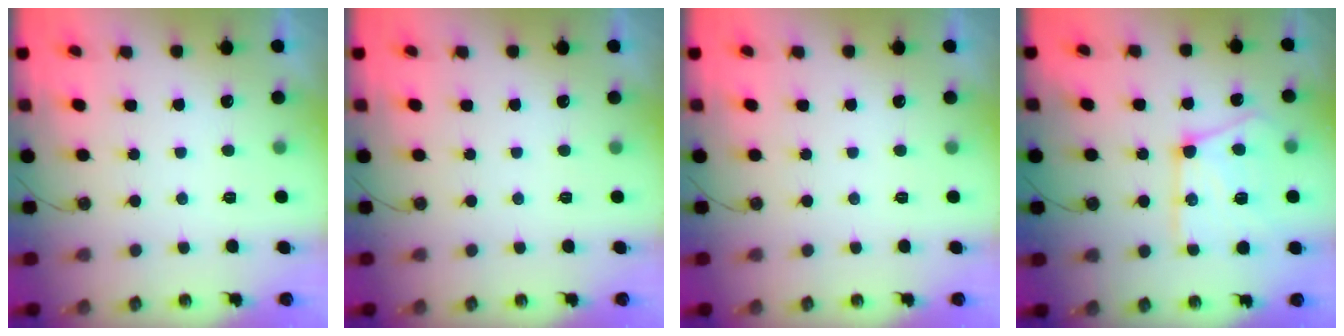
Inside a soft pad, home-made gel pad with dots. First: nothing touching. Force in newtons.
{"total": 0.0}
{"total": 0.0}
{"total": 18.6, "press": 18.5, "slide": 2.0}